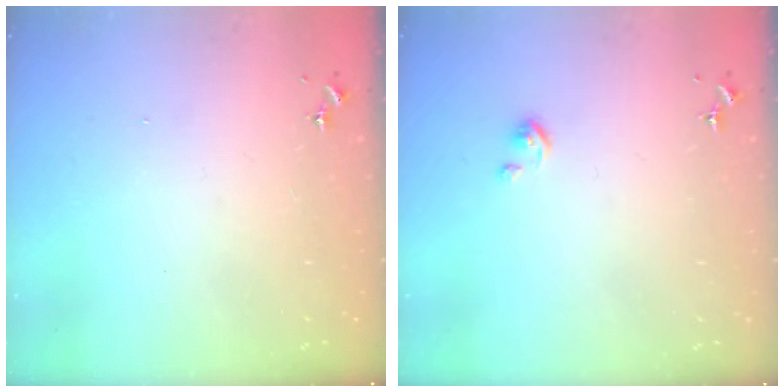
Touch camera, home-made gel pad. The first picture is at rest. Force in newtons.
{"total": 3.4, "press": 3.4, "slide": 0.4}